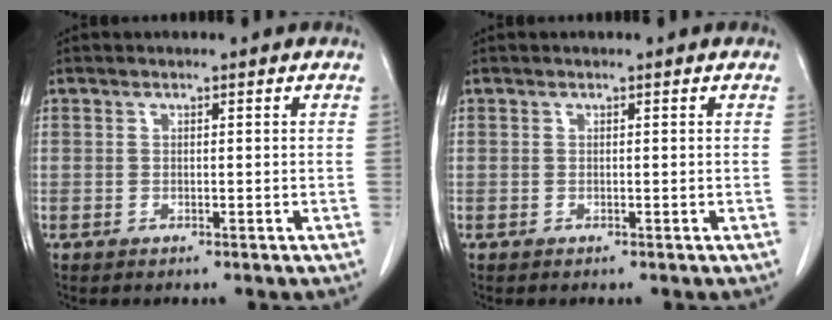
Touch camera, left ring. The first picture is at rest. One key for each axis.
{"total": 0.0}